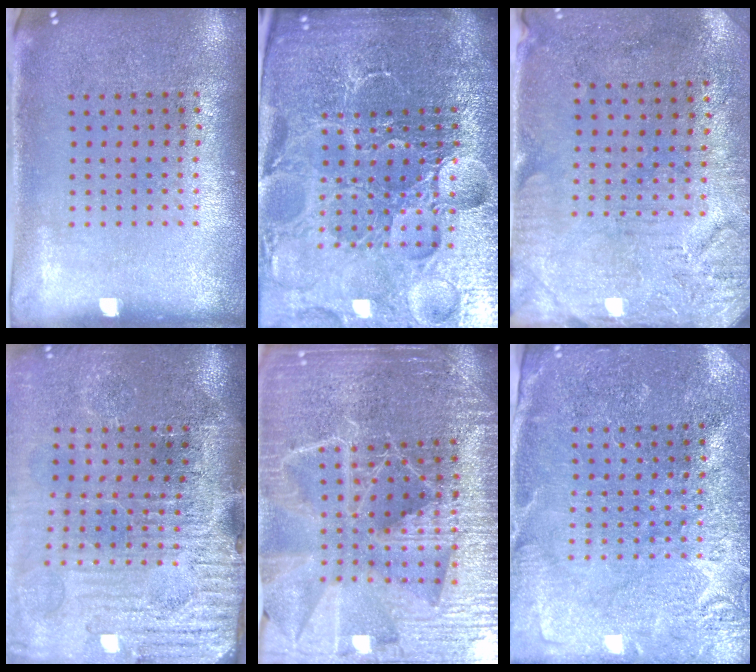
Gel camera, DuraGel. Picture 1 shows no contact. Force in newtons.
{"total": 6.8, "press": 6.0, "slide": 3.2}
{"total": 3.3, "press": 2.6, "slide": 2.0}
{"total": 4.7, "press": 4.0, "slide": 2.5}
{"total": 5.3, "press": 4.7, "slide": 2.3}
{"total": 3.1, "press": 3.1, "slide": 0.4}